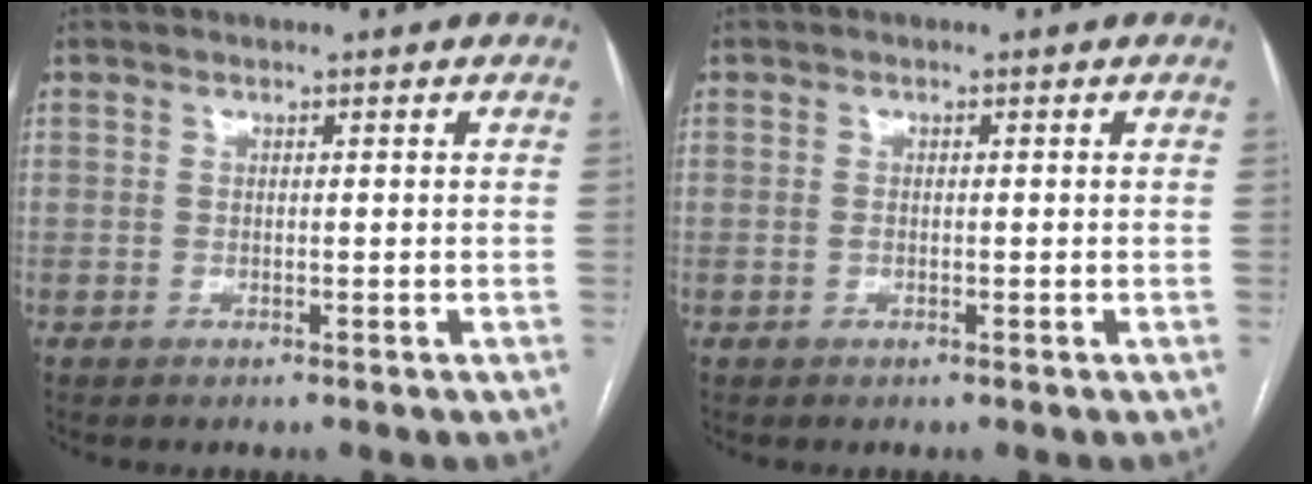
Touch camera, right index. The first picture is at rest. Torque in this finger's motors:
{"motor_torque": [-0.08, -0.03, -0.02, 0.00]}